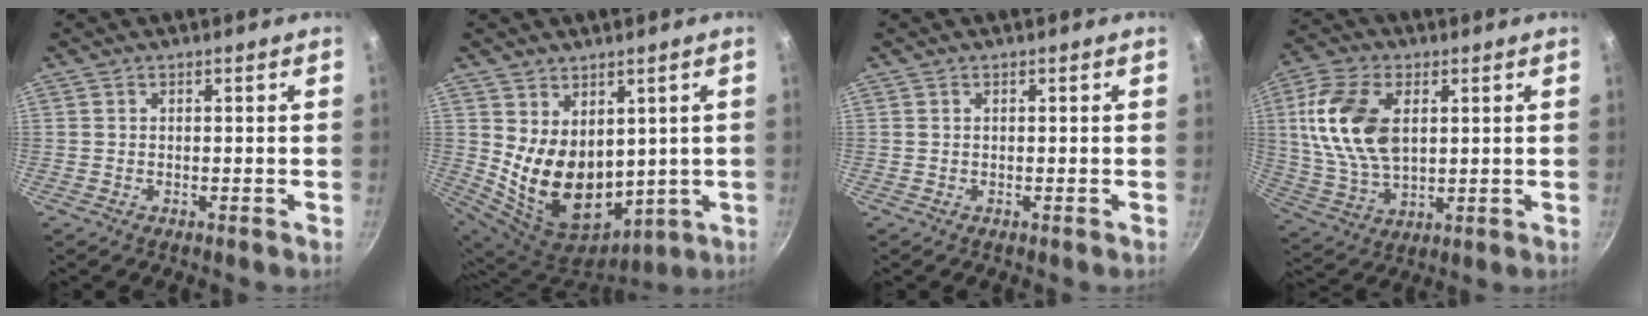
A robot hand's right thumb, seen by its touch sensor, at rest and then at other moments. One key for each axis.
{"total": 15.3, "fx": 2.8, "fy": 11.2, "fz": 10.1, "tx": -0.154, "ty": -0.044, "tz": 0.083}
{"total": 0.0}
{"total": 15.8, "fx": 3.3, "fy": 9.4, "fz": 12.2, "tx": -0.227, "ty": -0.006, "tz": 0.067}